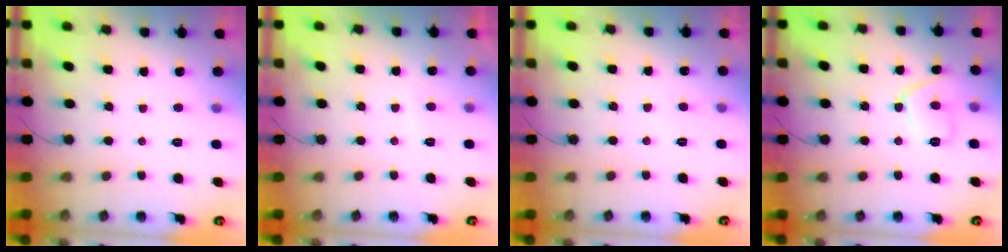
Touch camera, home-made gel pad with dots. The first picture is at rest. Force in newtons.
{"total": 0.9, "press": 0.7, "slide": 0.5}
{"total": 1.1, "press": 1.0, "slide": 0.4}
{"total": 8.2, "press": 8.2, "slide": 0.7}